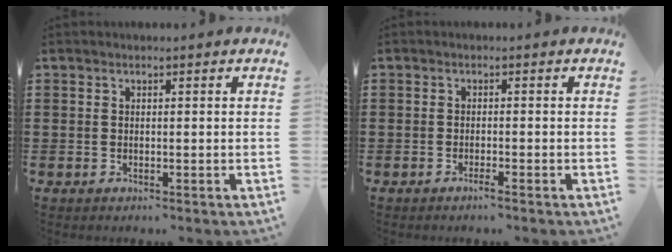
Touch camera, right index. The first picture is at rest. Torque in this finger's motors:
{"motor_torque": [2.14, 0.00, -0.02, -0.01]}